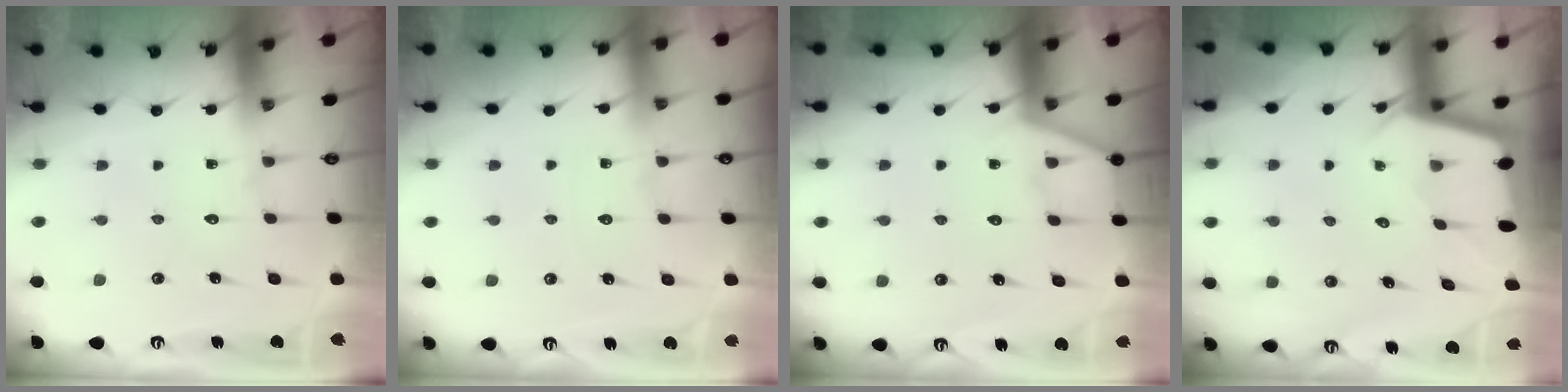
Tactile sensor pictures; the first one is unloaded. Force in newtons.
{"total": 1.4, "press": 1.4, "slide": 0.3}
{"total": 4.5, "press": 4.5, "slide": 0.5}
{"total": 2.0, "press": 1.9, "slide": 0.2}